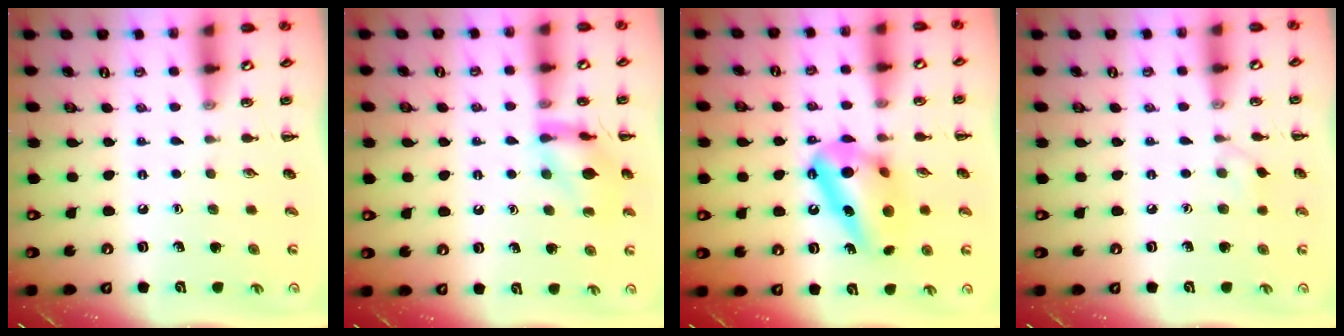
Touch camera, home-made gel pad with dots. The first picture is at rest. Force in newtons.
{"total": 13.3, "press": 13.2, "slide": 1.2}
{"total": 13.6, "press": 13.6, "slide": 0.3}
{"total": 4.7, "press": 4.3, "slide": 1.7}